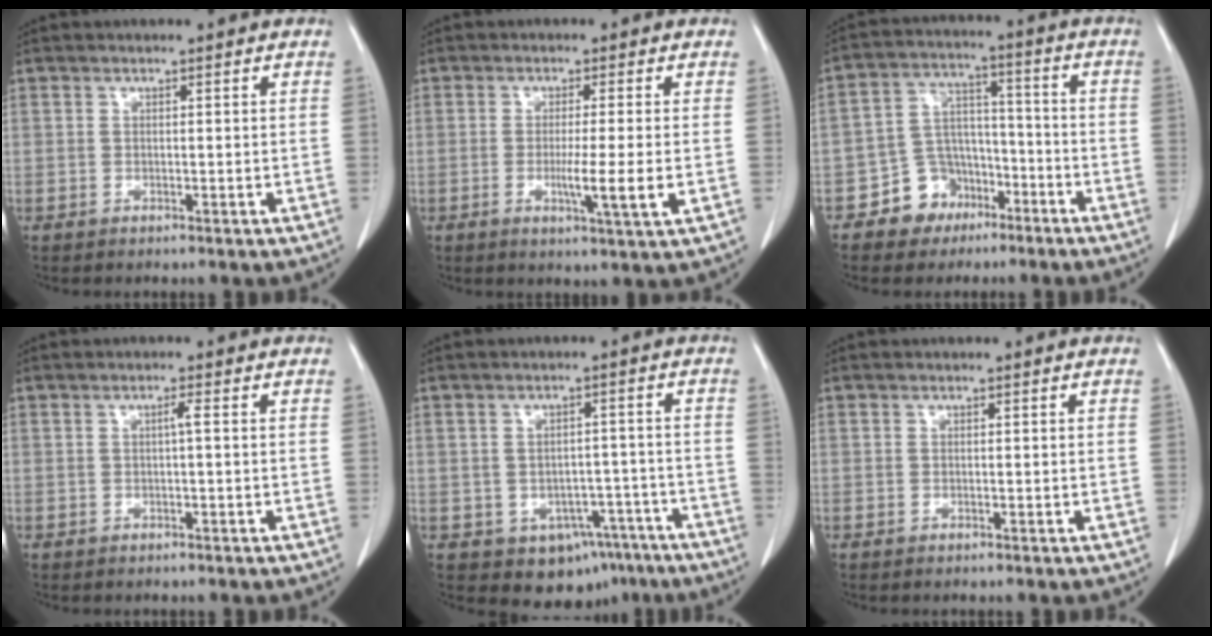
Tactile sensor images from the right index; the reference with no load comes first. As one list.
[{"total": 5.8, "force": [-1.1, -0.6, 5.7], "torque": [-0.095, -0.016, -0.020]}, {"total": 8.5, "force": [-5.0, 6.6, 1.9], "torque": [-0.034, 0.023, -0.078]}, {"total": 1.0, "force": [0.0, -0.2, 1.0], "torque": [-0.017, 0.002, -0.001]}, {"total": 8.3, "force": [-4.7, 5.8, 3.6], "torque": [-0.029, 0.019, -0.055]}, {"total": 0.0}]